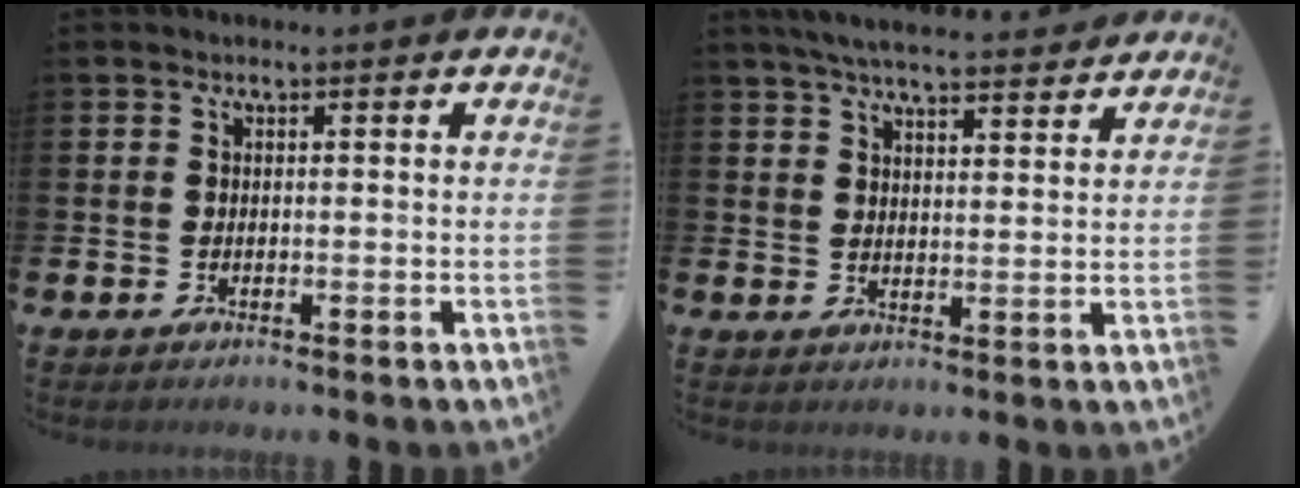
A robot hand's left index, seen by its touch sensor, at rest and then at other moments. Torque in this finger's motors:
{"motor_torque": [0.95, -1.18, 0.48, 0.08]}